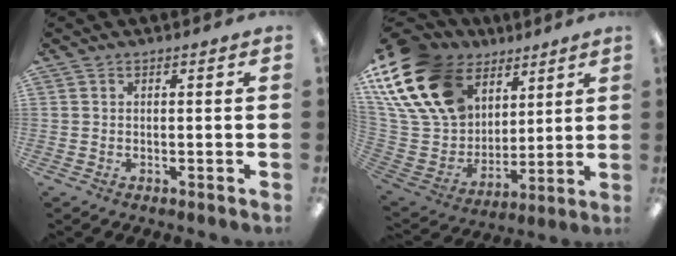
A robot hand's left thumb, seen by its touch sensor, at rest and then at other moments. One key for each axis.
{"total": 24.3, "fx": 12.1, "fy": 16.6, "fz": 13.0, "tx": -0.276, "ty": -0.049, "tz": 0.234}